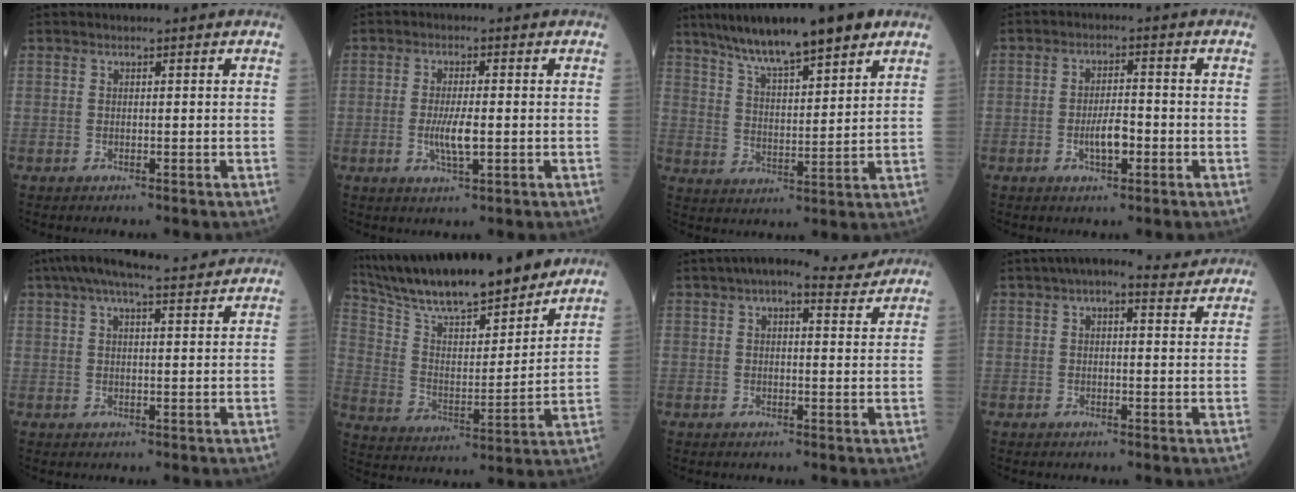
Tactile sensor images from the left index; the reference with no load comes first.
{"total": 4.2, "force": [-0.8, 0.6, 4.1], "torque": [-0.083, -0.010, -0.014]}
{"total": 14.5, "force": [10.7, 1.9, 9.6], "torque": [-0.159, 0.017, 0.177]}
{"total": 4.2, "force": [-1.6, 1.3, 3.7], "torque": [-0.067, 0.000, -0.030]}
{"total": 11.3, "force": [9.6, 1.4, 5.7], "torque": [-0.100, 0.034, 0.140]}
{"total": 20.5, "force": [17.9, 2.8, 9.6], "torque": [-0.172, 0.001, 0.297]}
{"total": 8.1, "force": [6.6, 1.9, 4.2], "torque": [-0.064, 0.027, 0.082]}
{"total": 7.1, "force": [5.5, 2.0, 3.9], "torque": [-0.062, 0.032, 0.072]}